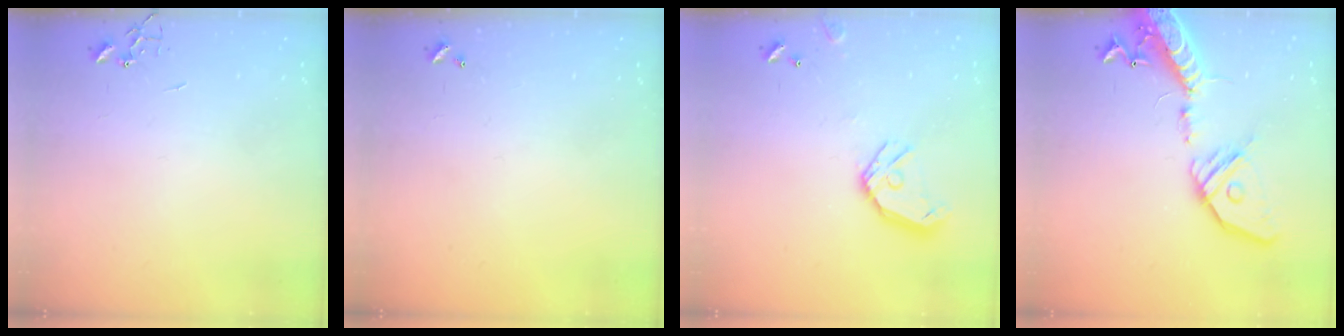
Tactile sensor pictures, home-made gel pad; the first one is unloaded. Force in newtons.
{"total": 0.0}
{"total": 13.0, "press": 12.9, "slide": 1.9}
{"total": 19.7, "press": 19.4, "slide": 3.9}